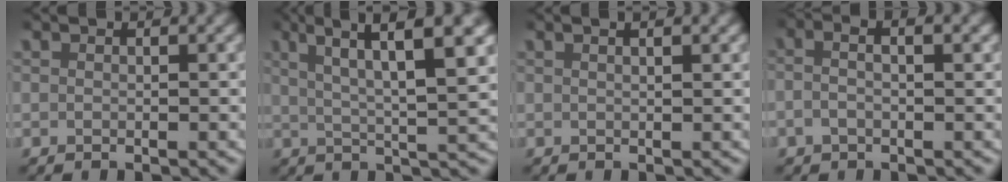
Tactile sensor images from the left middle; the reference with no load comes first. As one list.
[{"total": 7.9, "force": [4.0, 1.4, 6.7], "torque": [-0.098, 0.013, 0.057]}, {"total": 1.1, "force": [0.6, 0.0, 0.8], "torque": [-0.012, 0.007, 0.008]}, {"total": 2.3, "force": [-0.3, 1.0, 2.0], "torque": [-0.043, 0.004, -0.005]}]